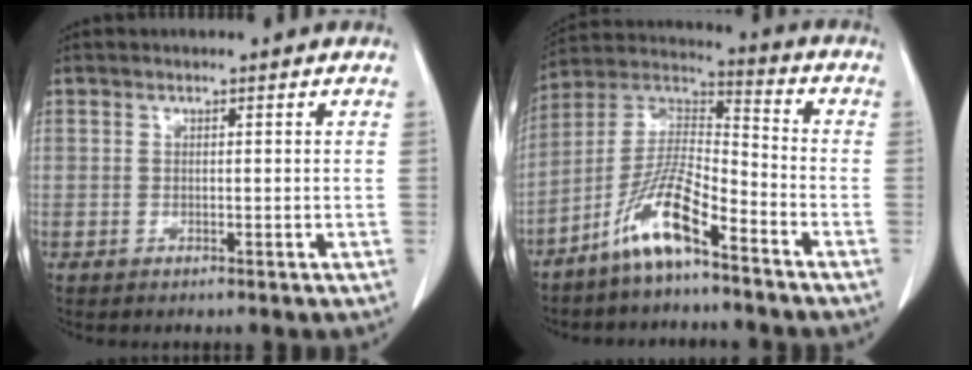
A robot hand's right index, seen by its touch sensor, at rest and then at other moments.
{"total": 11.2, "force": [-7.2, 1.8, 8.4], "torque": [-0.175, 0.004, -0.140]}